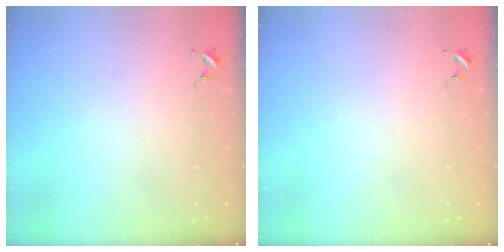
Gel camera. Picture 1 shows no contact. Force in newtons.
{"total": 0.0}